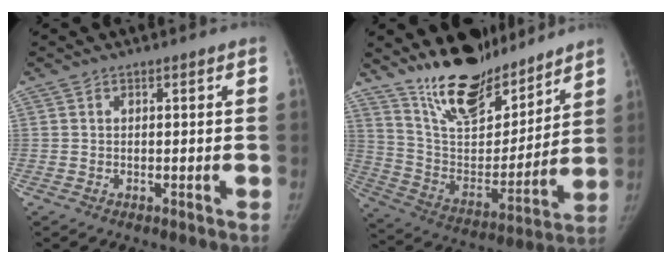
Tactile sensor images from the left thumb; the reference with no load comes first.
{"total": 20.2, "force": [16.5, 7.6, 8.8], "torque": [-0.100, -0.109, 0.289]}